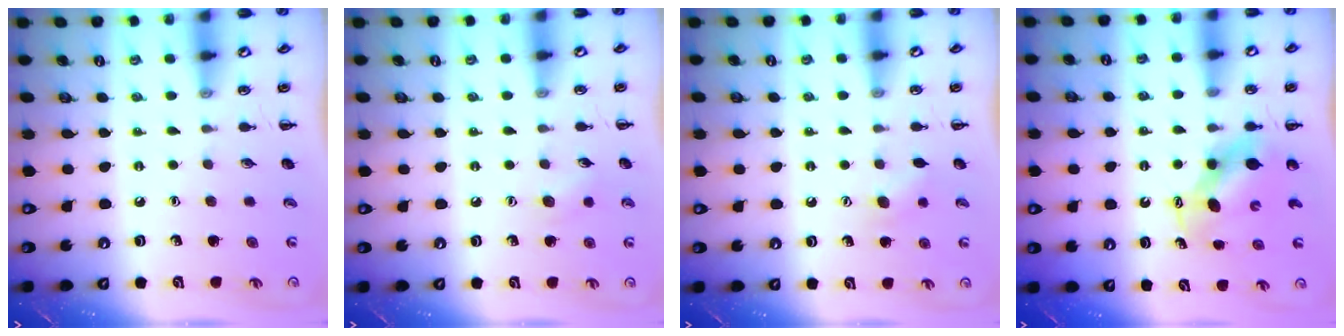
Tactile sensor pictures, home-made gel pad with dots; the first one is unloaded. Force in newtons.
{"total": 5.6, "press": 5.4, "slide": 1.4}
{"total": 6.1, "press": 5.9, "slide": 1.3}
{"total": 6.6, "press": 6.5, "slide": 0.8}